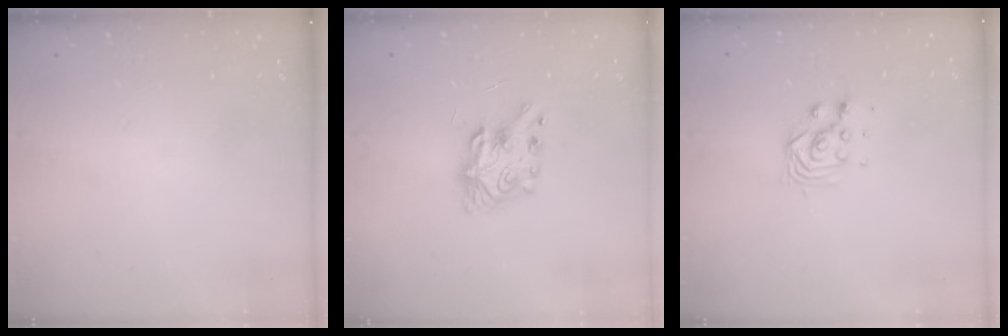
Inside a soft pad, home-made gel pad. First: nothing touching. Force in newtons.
{"total": 7.9, "press": 7.9, "slide": 0.3}
{"total": 3.9, "press": 3.8, "slide": 0.8}